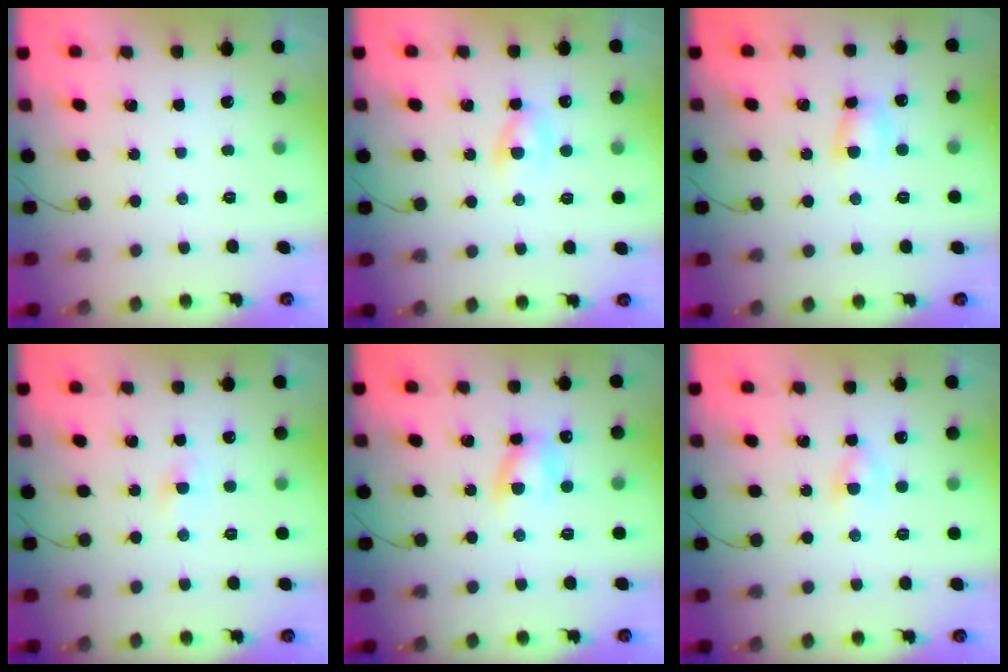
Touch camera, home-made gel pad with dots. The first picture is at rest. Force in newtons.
{"total": 2.2, "press": 2.0, "slide": 0.9}
{"total": 5.2, "press": 5.2, "slide": 0.6}
{"total": 2.1, "press": 1.9, "slide": 0.7}
{"total": 7.0, "press": 6.8, "slide": 1.6}
{"total": 3.4, "press": 3.2, "slide": 1.3}